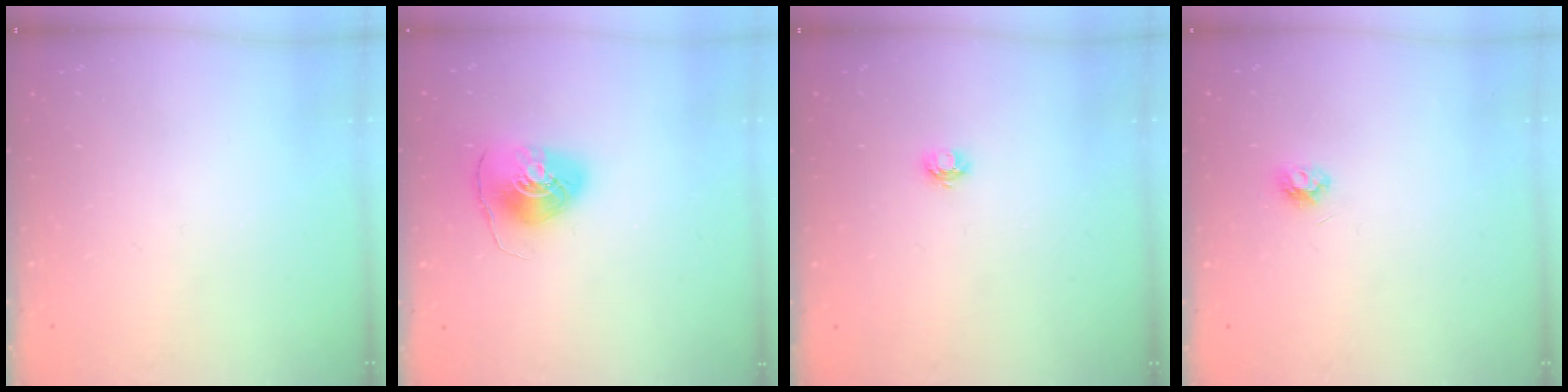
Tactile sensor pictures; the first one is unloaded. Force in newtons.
{"total": 8.8, "press": 8.7, "slide": 0.7}
{"total": 3.9, "press": 3.9, "slide": 0.5}
{"total": 3.8, "press": 3.8, "slide": 0.5}